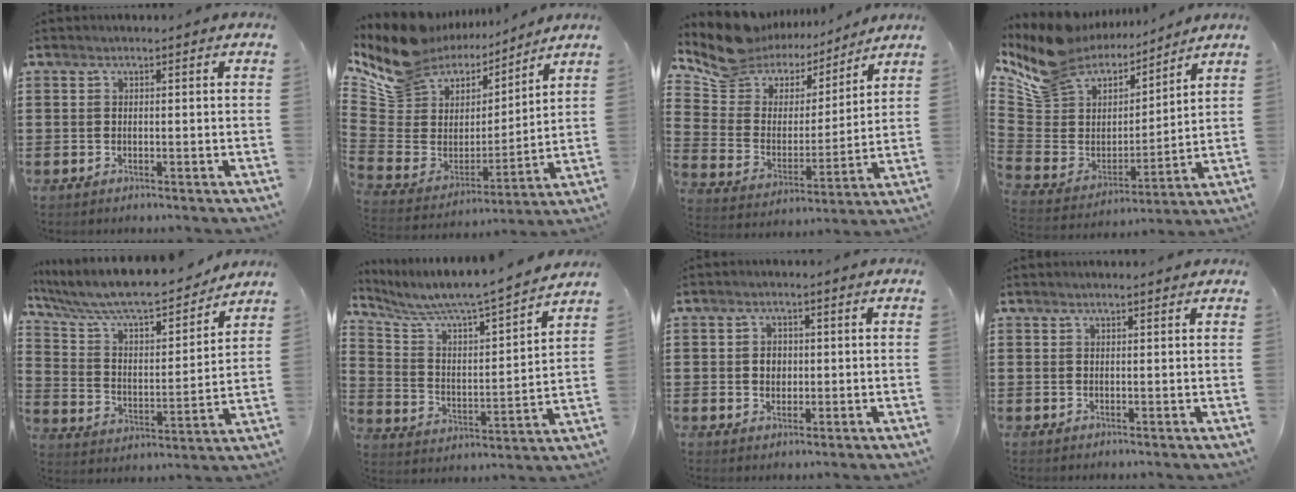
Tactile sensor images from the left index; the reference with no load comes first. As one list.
[{"total": 10.4, "force": [8.4, 6.0, 1.6], "torque": [-0.082, -0.063, 0.153]}, {"total": 9.2, "force": [8.3, 4.0, 0.6], "torque": [-0.072, -0.061, 0.151]}, {"total": 9.7, "force": [8.4, 4.8, 0.9], "torque": [-0.079, -0.064, 0.154]}, {"total": 8.8, "force": [7.9, 1.1, 3.8], "torque": [-0.106, -0.056, 0.132]}, {"total": 5.9, "force": [5.5, 0.1, 2.2], "torque": [-0.070, -0.052, 0.085]}, {"total": 2.4, "force": [0.3, 2.0, 1.3], "torque": [-0.024, 0.006, 0.001]}, {"total": 1.0, "force": [0.9, 0.0, 0.4], "torque": [-0.009, 0.001, 0.017]}]